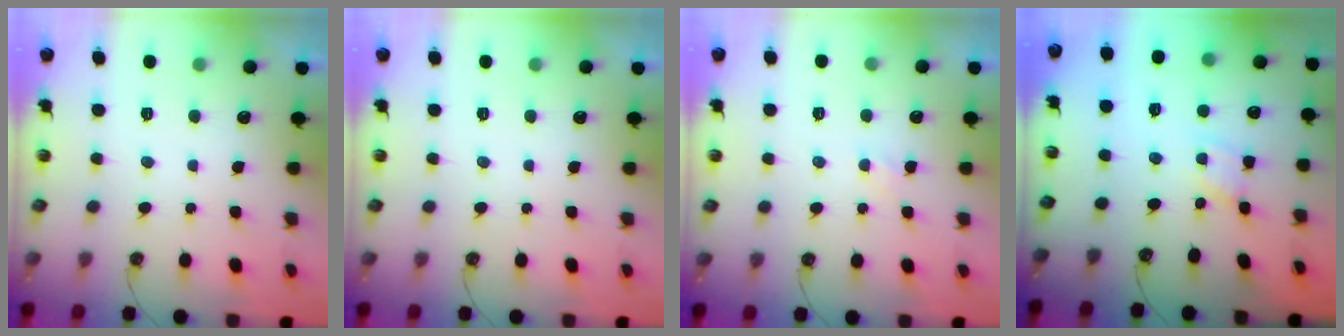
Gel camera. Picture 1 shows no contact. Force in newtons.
{"total": 0.0}
{"total": 2.7, "press": 2.6, "slide": 0.4}
{"total": 1.3, "press": 1.3, "slide": 0.0}